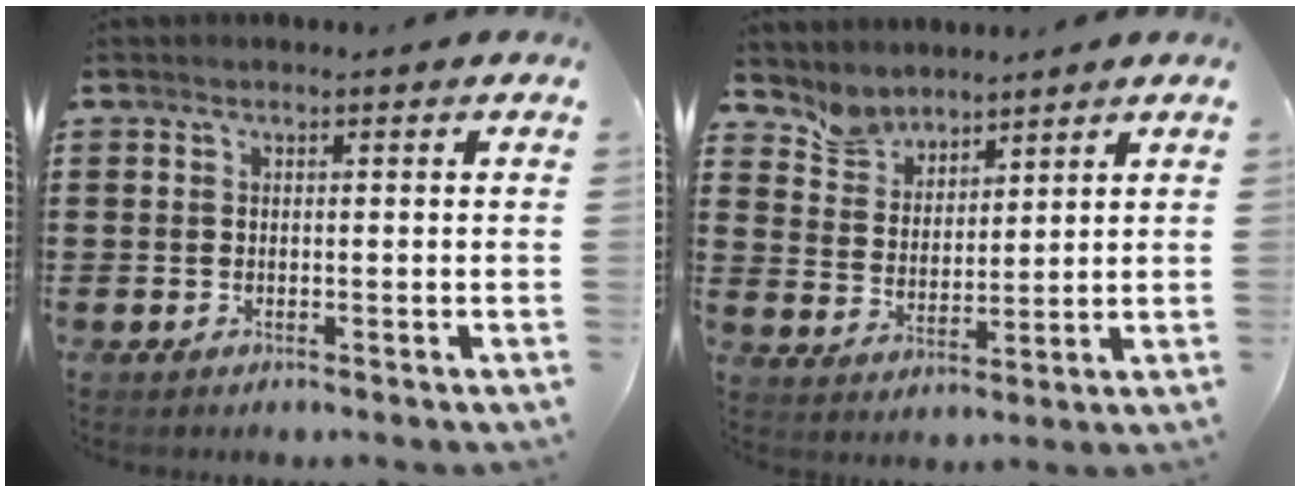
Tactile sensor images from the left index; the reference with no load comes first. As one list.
[{"total": 5.3, "force": [4.8, 2.2, 0.0], "torque": [-0.028, -0.014, 0.090]}]